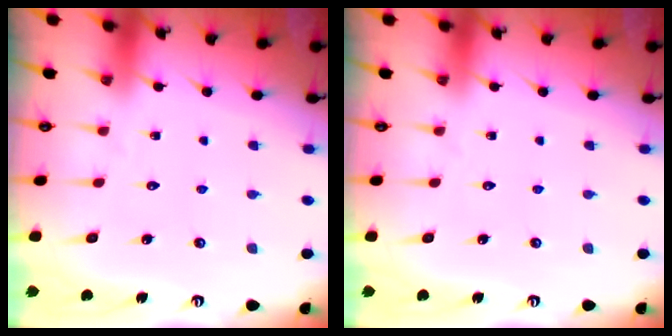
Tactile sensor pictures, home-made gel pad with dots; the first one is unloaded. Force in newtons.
{"total": 0.0}